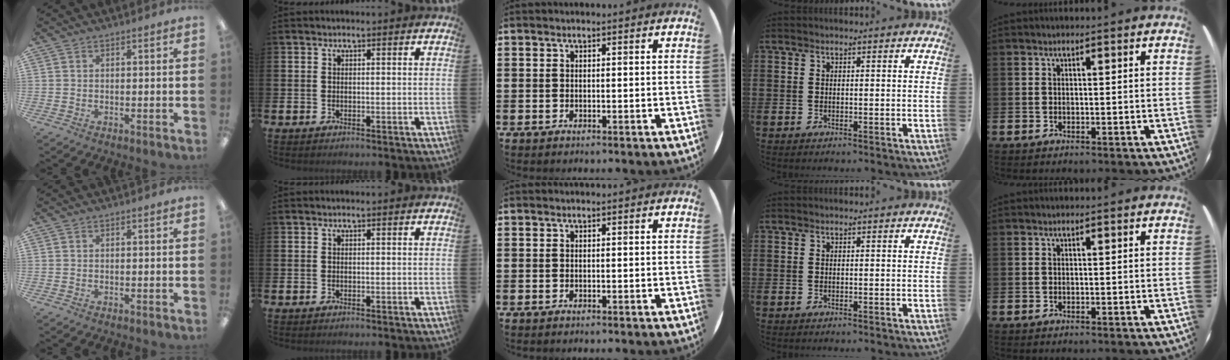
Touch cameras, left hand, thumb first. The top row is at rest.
{}